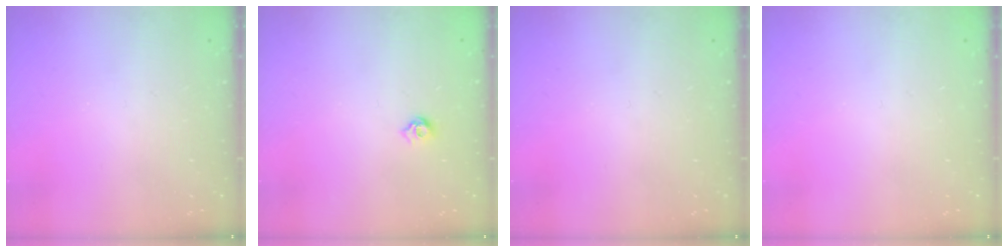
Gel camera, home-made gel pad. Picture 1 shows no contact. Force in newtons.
{"total": 5.0, "press": 4.9, "slide": 0.8}
{"total": 0.0}
{"total": 0.0}